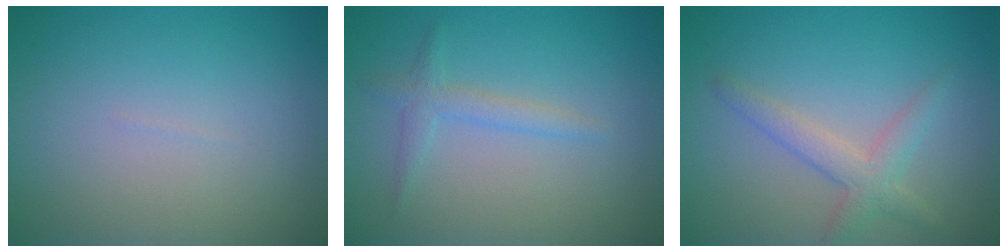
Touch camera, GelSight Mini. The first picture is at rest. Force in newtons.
{"total": 1.8, "press": 1.7, "slide": 0.1}
{"total": 2.8, "press": 2.8, "slide": 0.2}